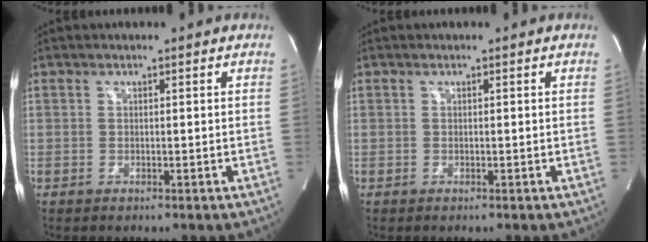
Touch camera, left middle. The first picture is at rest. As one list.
[{"total": 0.0}]